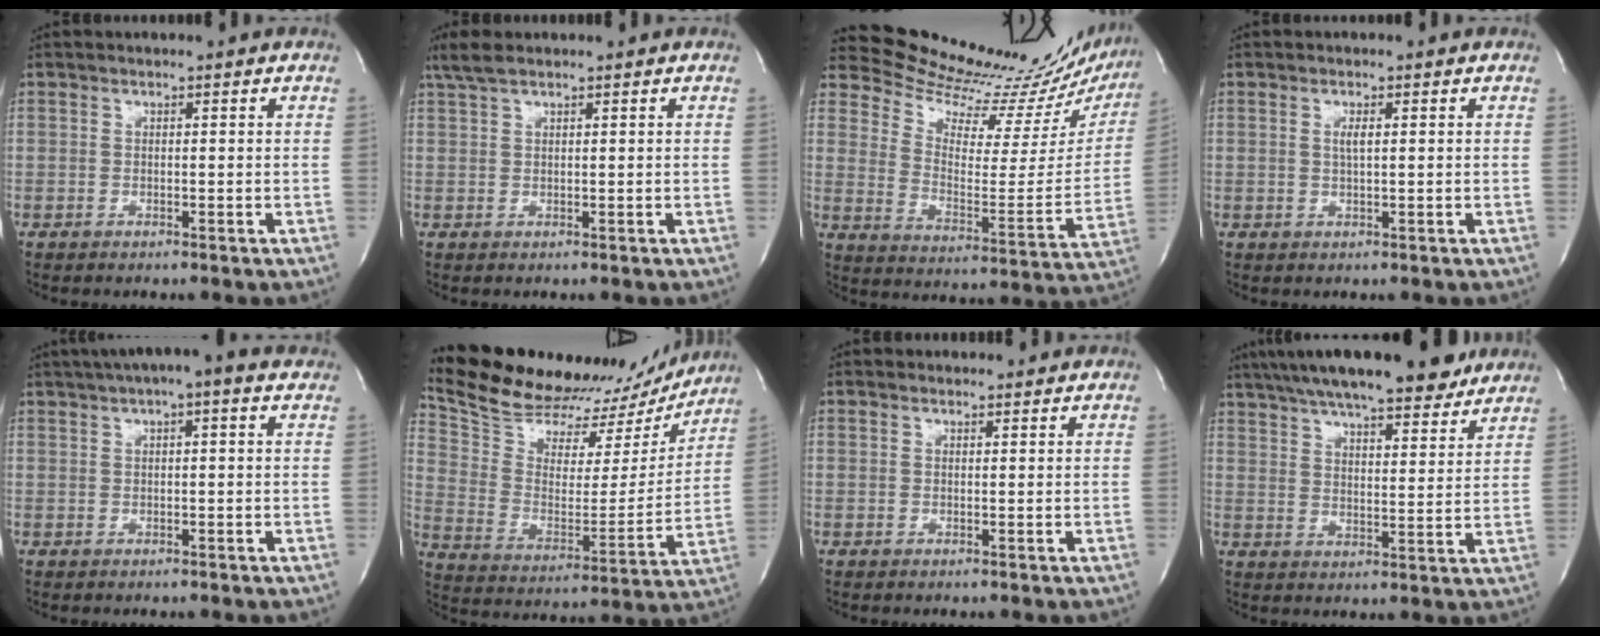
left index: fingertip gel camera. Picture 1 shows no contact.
{"total": 3.0, "force": [2.4, 0.6, 1.8], "torque": [-0.045, 0.015, 0.052]}
{"total": 23.5, "force": [22.7, 3.2, 5.2], "torque": [-0.091, -0.099, 0.298]}
{"total": 1.4, "force": [0.3, 0.1, 1.4], "torque": [-0.031, 0.000, 0.005]}
{"total": 8.2, "force": [5.5, 1.5, 6.0], "torque": [-0.095, 0.044, 0.075]}
{"total": 27.1, "force": [24.9, 7.7, 7.2], "torque": [-0.134, -0.028, 0.357]}
{"total": 1.4, "force": [1.3, 0.6, -0.1], "torque": [-0.003, 0.007, 0.016]}
{"total": 21.2, "force": [17.7, 4.2, 10.9], "torque": [-0.188, 0.031, 0.252]}